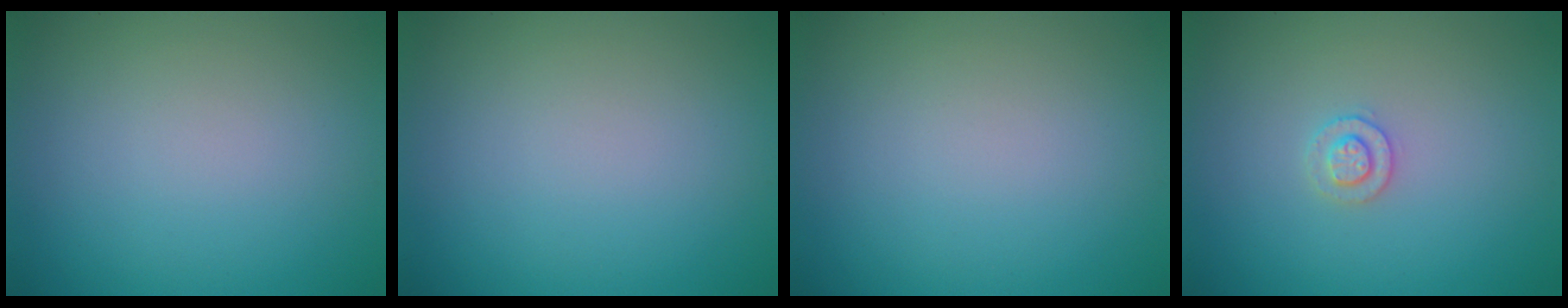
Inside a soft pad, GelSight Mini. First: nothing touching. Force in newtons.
{"total": 0.0}
{"total": 0.0}
{"total": 1.5, "press": 1.5, "slide": 0.1}